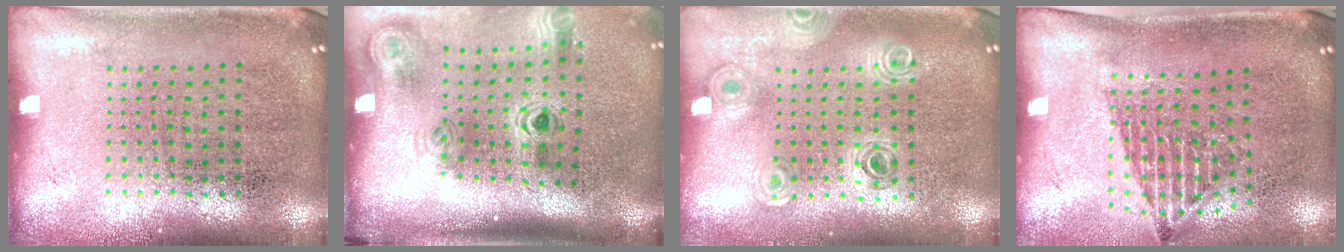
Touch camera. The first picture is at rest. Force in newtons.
{"total": 1.9, "press": 1.3, "slide": 1.5}
{"total": 0.9, "press": 0.9, "slide": 0.2}
{"total": 1.6, "press": 1.2, "slide": 1.0}